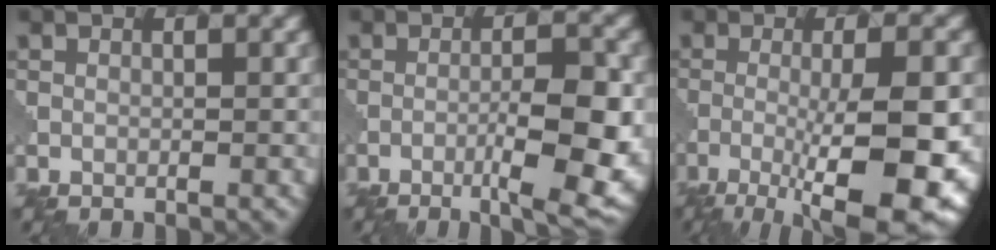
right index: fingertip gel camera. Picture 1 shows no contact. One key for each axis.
{"total": 7.2, "fx": -2.5, "fy": 1.3, "fz": 6.6, "tx": -0.104, "ty": 0.001, "tz": -0.037}
{"total": 11.1, "fx": -3.8, "fy": 2.7, "fz": 10.1, "tx": -0.159, "ty": -0.011, "tz": -0.053}